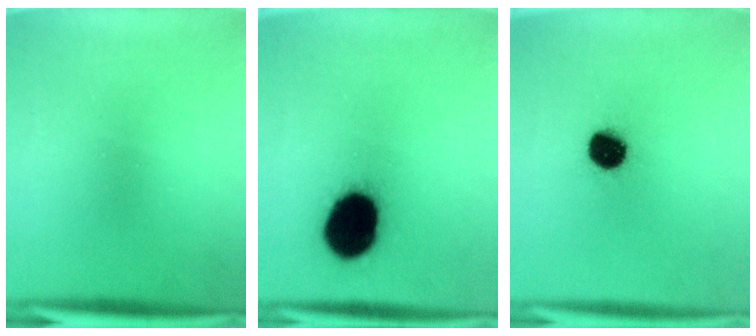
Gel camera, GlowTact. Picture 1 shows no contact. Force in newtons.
{"total": 19.5}
{"total": 9.6}